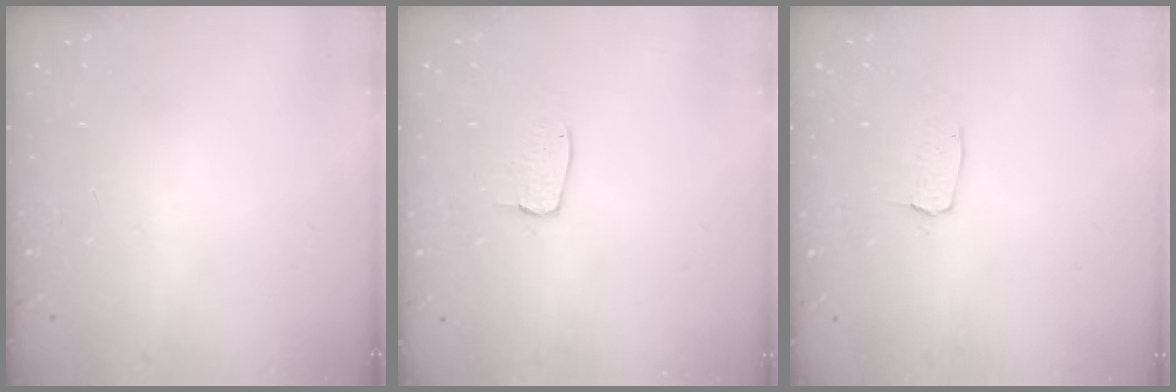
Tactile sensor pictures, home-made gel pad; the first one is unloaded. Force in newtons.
{"total": 4.8, "press": 4.8, "slide": 0.3}
{"total": 2.9, "press": 2.9, "slide": 0.2}